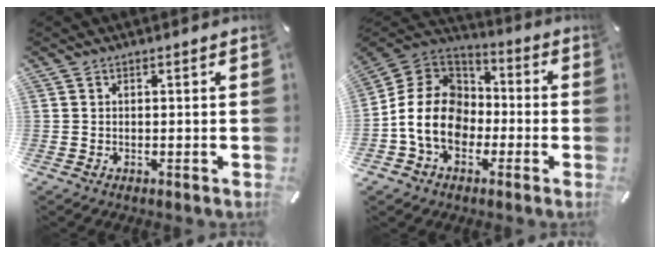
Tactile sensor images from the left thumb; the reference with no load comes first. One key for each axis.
{"total": 14.9, "fx": -4.3, "fy": 11.9, "fz": 7.9, "tx": -0.179, "ty": 0.032, "tz": -0.080}